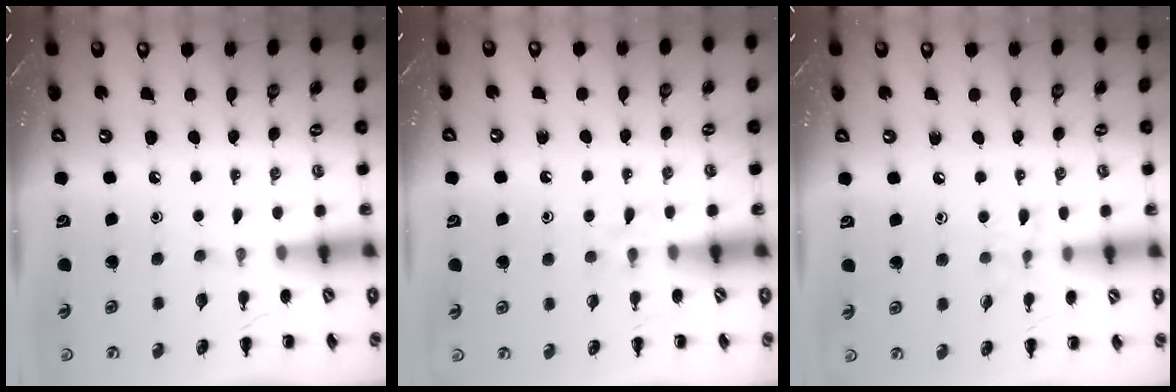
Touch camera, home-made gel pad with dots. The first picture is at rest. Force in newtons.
{"total": 3.0, "press": 2.7, "slide": 1.2}
{"total": 5.7, "press": 5.4, "slide": 1.9}